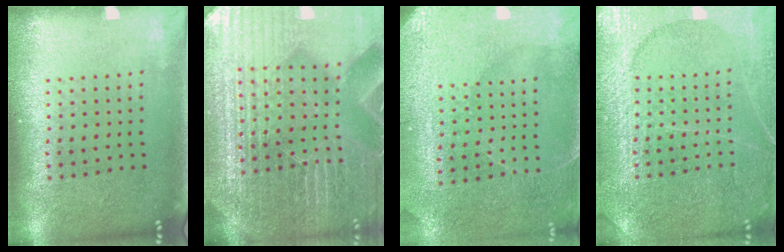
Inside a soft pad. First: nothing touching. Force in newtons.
{"total": 5.8, "press": 5.3, "slide": 2.3}
{"total": 3.0, "press": 2.9, "slide": 0.6}
{"total": 3.6, "press": 3.6, "slide": 0.5}